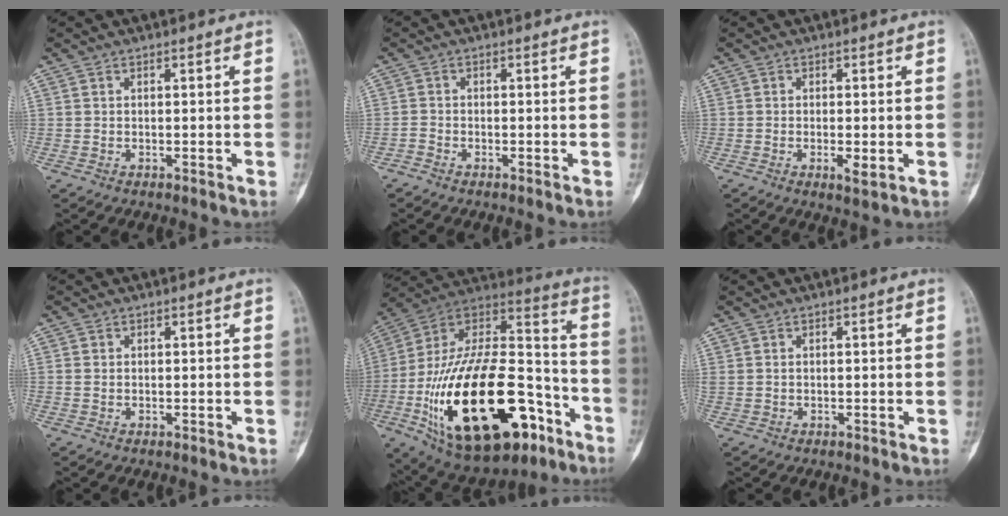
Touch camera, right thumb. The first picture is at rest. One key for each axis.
{"total": 1.1, "fx": -1.0, "fy": 0.4, "fz": 0.2, "tx": -0.007, "ty": 0.001, "tz": -0.025}
{"total": 2.7, "fx": -0.7, "fy": 0.8, "fz": 2.5, "tx": -0.045, "ty": -0.006, "tz": -0.011}
{"total": 0.7, "fx": 0.0, "fy": 0.6, "fz": 0.4, "tx": -0.008, "ty": 0.001, "tz": 0.002}
{"total": 38.5, "fx": -14.8, "fy": 18.8, "fz": 30.2, "tx": -0.561, "ty": 0.054, "tz": -0.227}
{"total": 0.5, "fx": 0.2, "fy": 0.3, "fz": 0.3, "tx": -0.010, "ty": 0.004, "tz": 0.007}